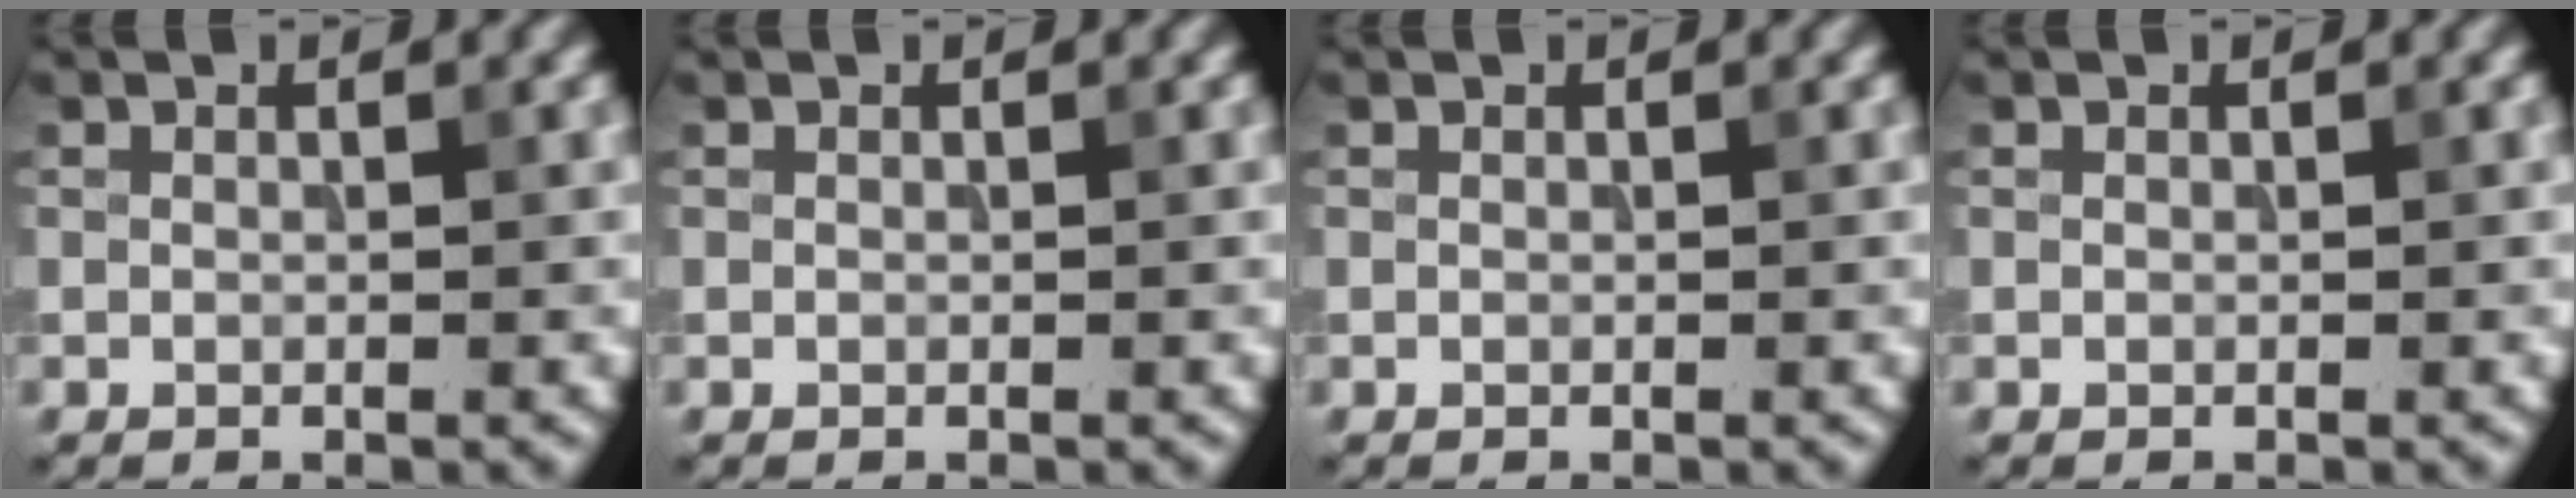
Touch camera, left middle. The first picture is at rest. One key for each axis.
{"total": 0.0}
{"total": 0.0}
{"total": 0.0}